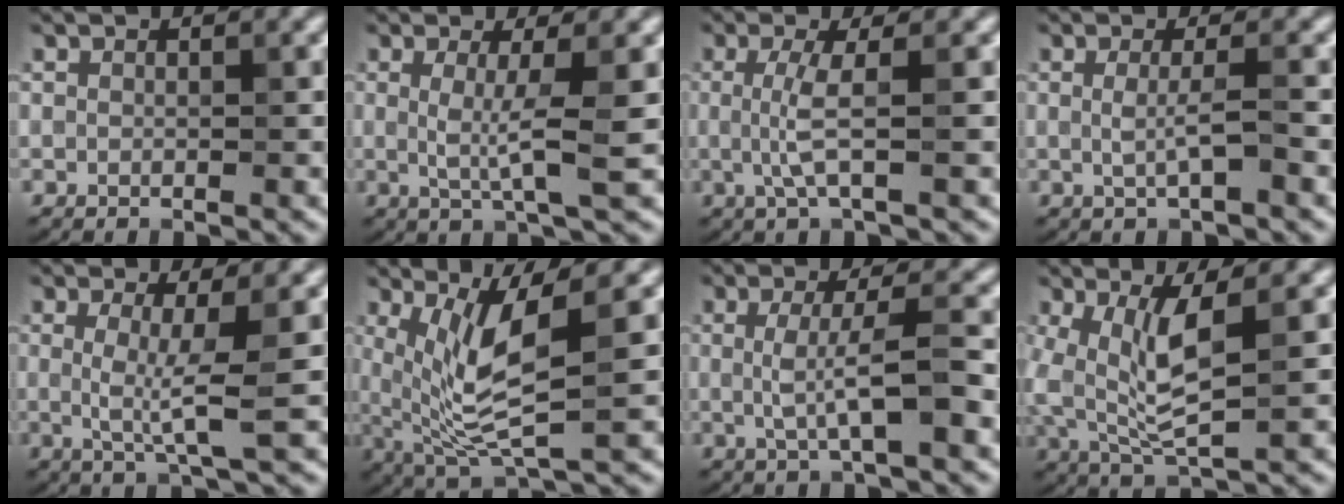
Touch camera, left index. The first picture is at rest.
{"total": 3.6, "force": [0.1, 0.5, 3.5], "torque": [-0.065, -0.006, 0.001]}
{"total": 2.9, "force": [0.0, 0.5, 2.9], "torque": [-0.065, -0.002, -0.002]}
{"total": 1.8, "force": [-0.1, 0.3, 1.8], "torque": [-0.039, -0.006, -0.003]}
{"total": 3.8, "force": [0.0, 0.5, 3.7], "torque": [-0.073, -0.009, 0.000]}
{"total": 6.5, "force": [1.0, 1.7, 6.2], "torque": [-0.125, -0.014, 0.028]}
{"total": 4.1, "force": [-0.1, 0.7, 4.0], "torque": [-0.075, -0.002, -0.002]}
{"total": 5.2, "force": [0.8, 1.5, 4.9], "torque": [-0.110, -0.009, 0.020]}